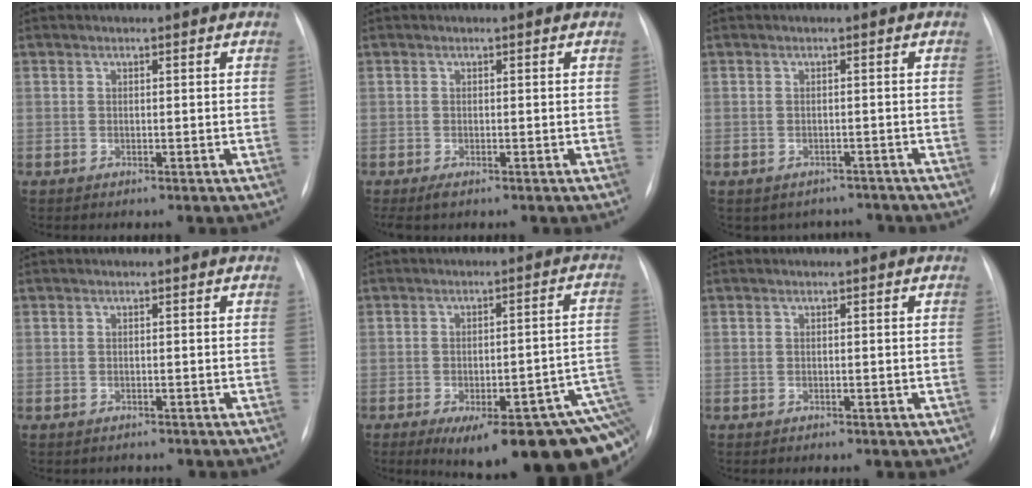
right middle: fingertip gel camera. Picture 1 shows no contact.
{"total": 1.3, "force": [-0.9, 0.4, 0.9], "torque": [-0.018, -0.004, -0.012]}
{"total": 4.7, "force": [-4.0, 2.4, -0.1], "torque": [0.011, 0.019, -0.045]}
{"total": 1.0, "force": [-0.9, 0.6, 0.0], "torque": [-0.006, 0.001, -0.011]}
{"total": 22.1, "force": [-11.3, 6.0, 18.0], "torque": [-0.134, 0.007, -0.131]}
{"total": 0.6, "force": [-0.3, 0.4, 0.2], "torque": [-0.001, 0.003, -0.003]}